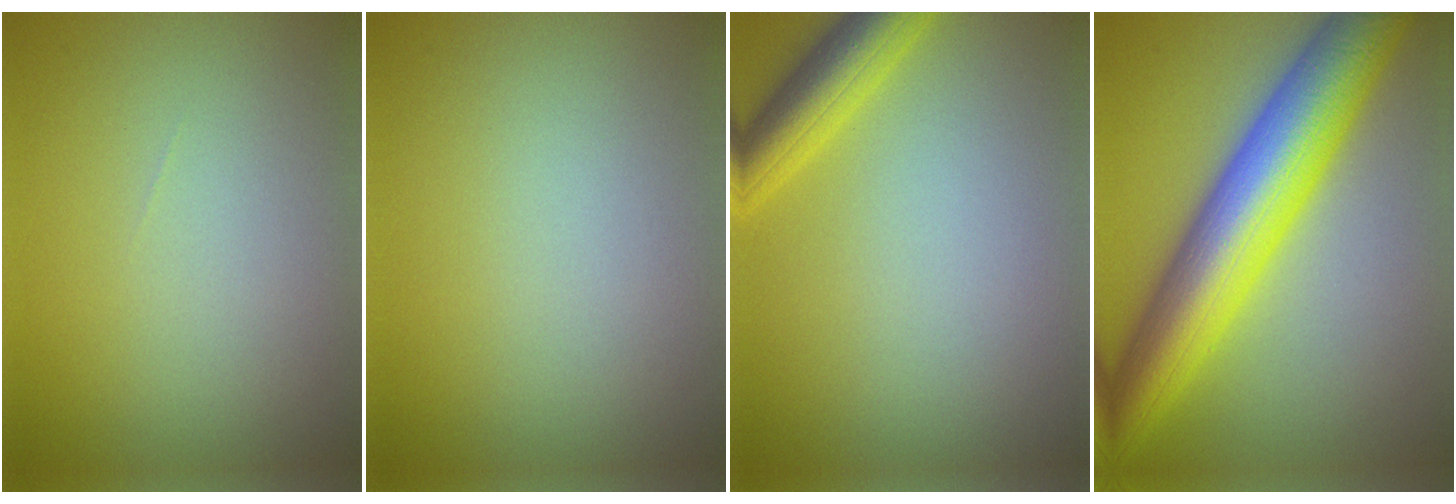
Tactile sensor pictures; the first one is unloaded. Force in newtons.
{"total": 0.0}
{"total": 4.0, "press": 4.0, "slide": 0.2}
{"total": 11.2, "press": 11.2, "slide": 0.1}